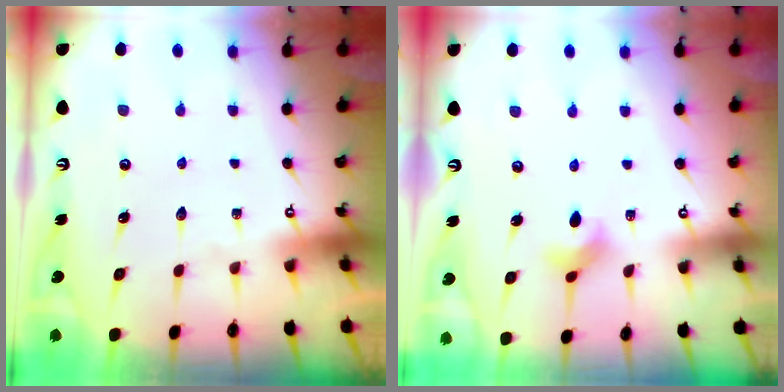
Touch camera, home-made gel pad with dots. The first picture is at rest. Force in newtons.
{"total": 2.7, "press": 2.6, "slide": 0.5}